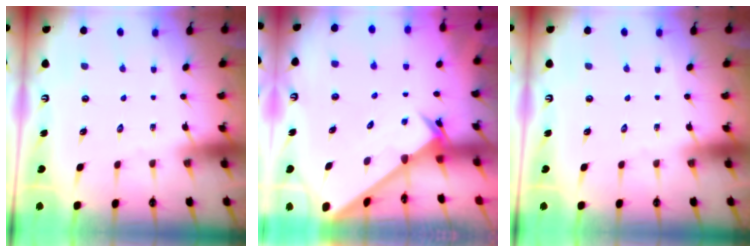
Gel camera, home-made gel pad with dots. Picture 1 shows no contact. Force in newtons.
{"total": 2.6, "press": 2.6, "slide": 0.2}
{"total": 0.0}